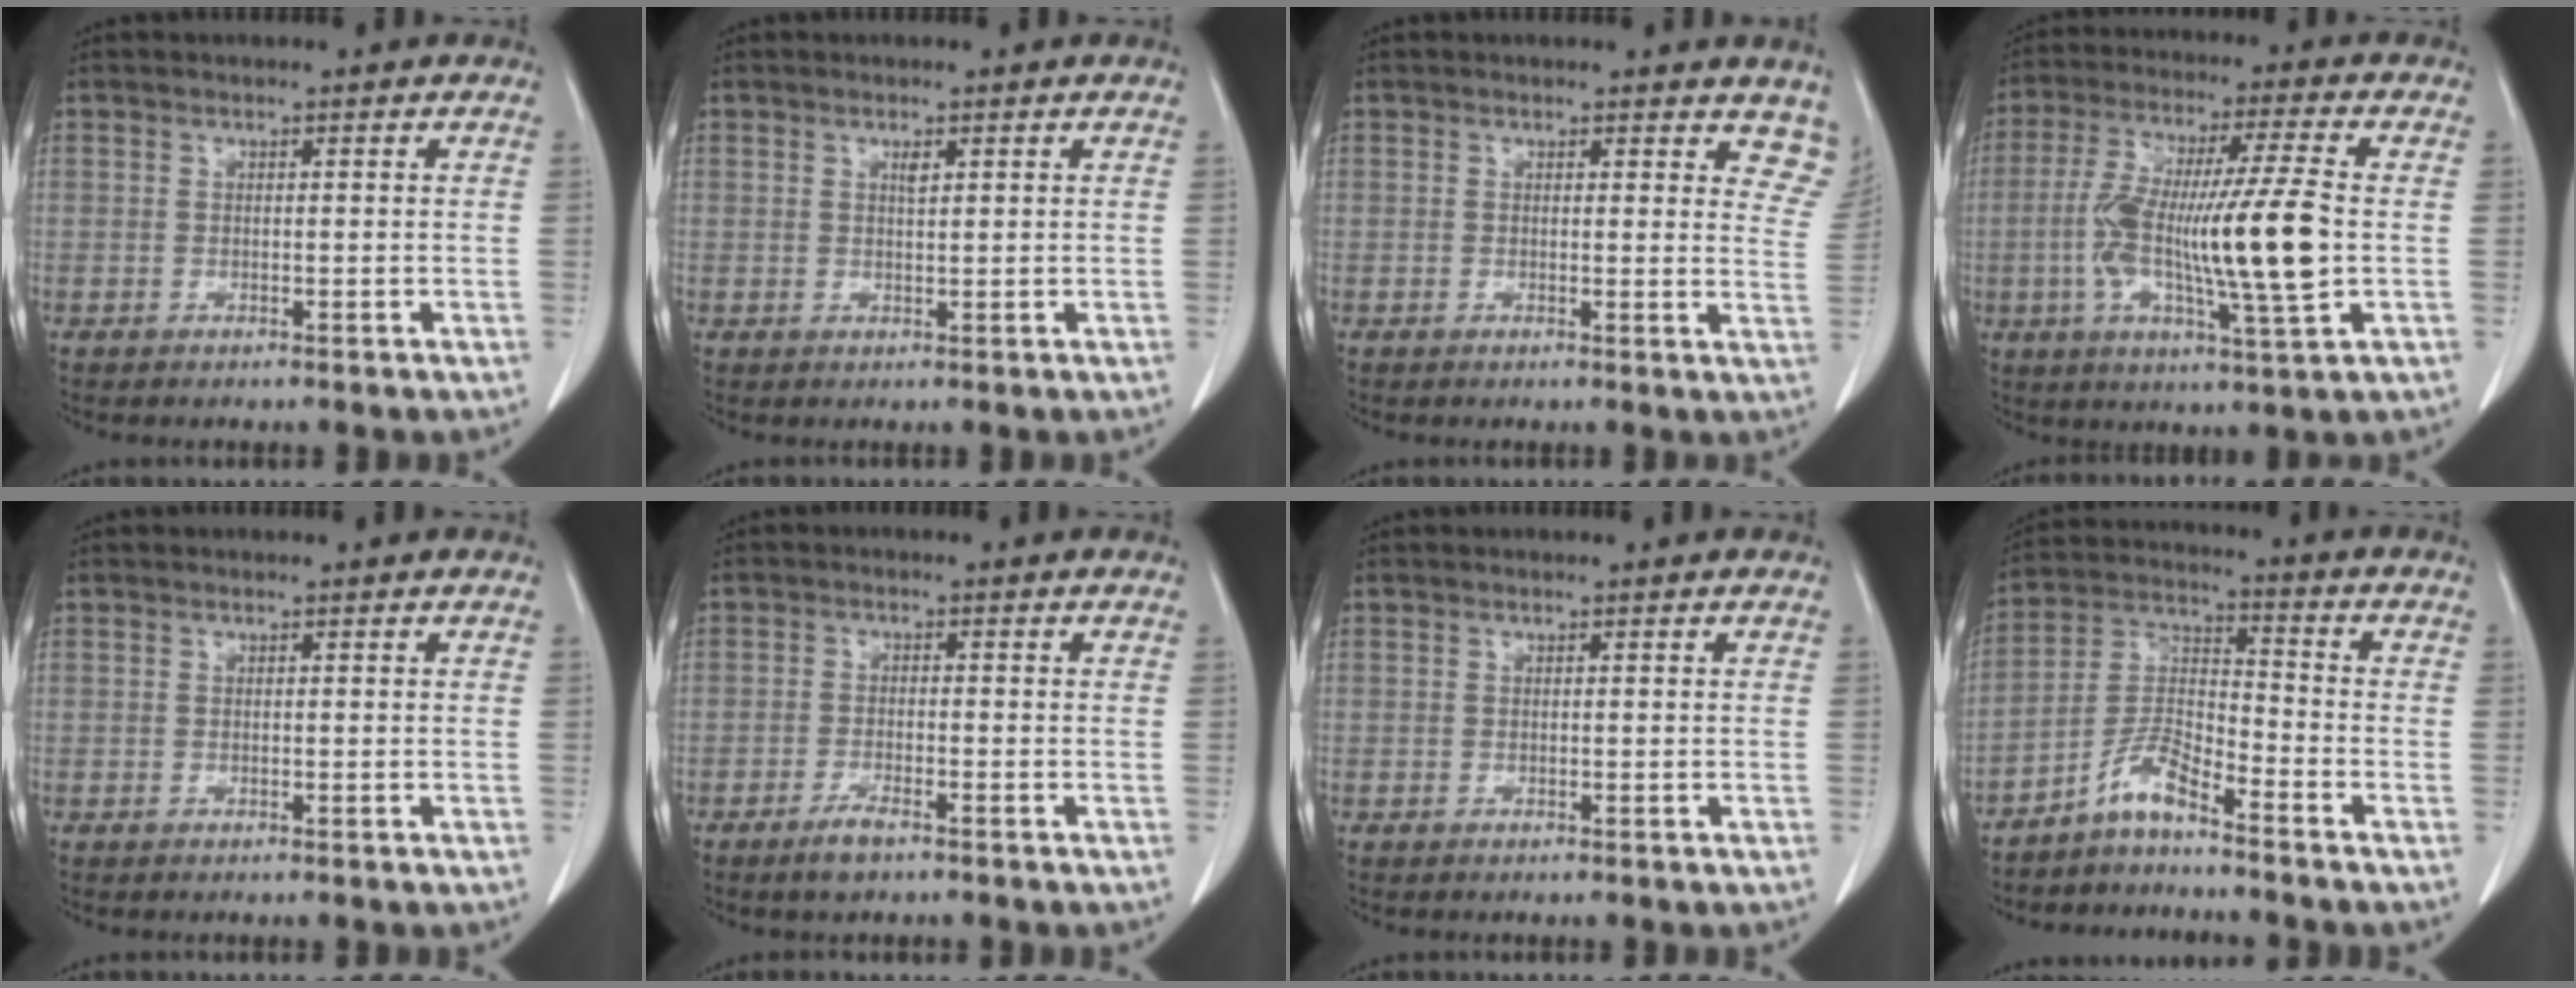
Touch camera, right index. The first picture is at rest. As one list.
[{"total": 1.1, "force": [0.6, 0.3, 0.9], "torque": [-0.017, -0.003, 0.010]}, {"total": 6.9, "force": [6.2, 2.4, 1.9], "torque": [0.010, -0.021, 0.037]}, {"total": 16.6, "force": [-1.6, 1.0, 16.5], "torque": [-0.307, 0.000, -0.029]}, {"total": 0.0}, {"total": 3.0, "force": [-2.2, 0.6, 2.0], "torque": [-0.043, -0.002, -0.041]}, {"total": 0.0}, {"total": 6.4, "force": [-5.1, 1.1, 3.8], "torque": [-0.086, 0.003, -0.105]}]